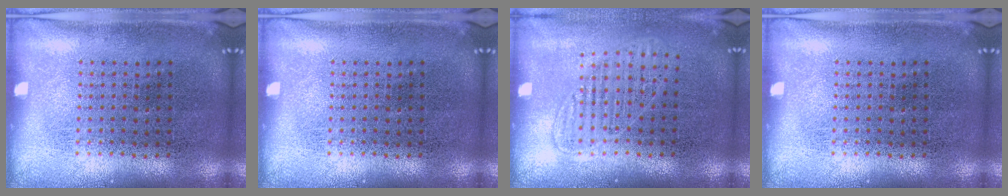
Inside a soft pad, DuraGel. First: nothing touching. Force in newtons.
{"total": 0.0}
{"total": 1.3, "press": 1.2, "slide": 0.7}
{"total": 0.0}